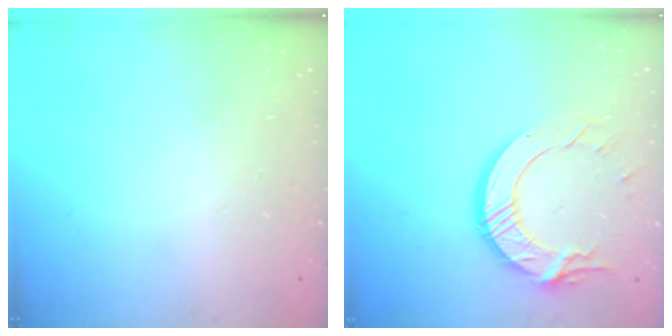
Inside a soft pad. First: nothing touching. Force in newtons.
{"total": 12.7, "press": 12.6, "slide": 1.2}